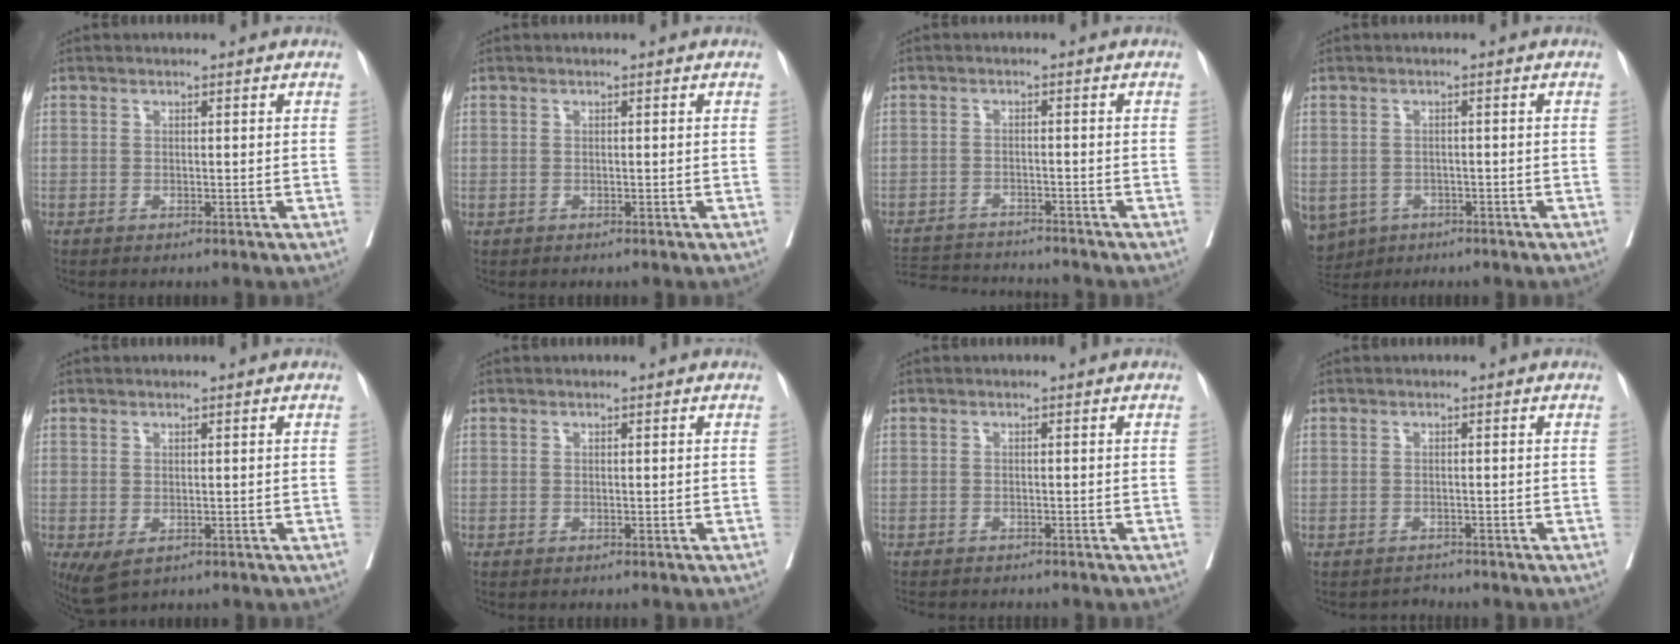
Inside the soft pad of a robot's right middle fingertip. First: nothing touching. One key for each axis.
{"total": 0.0}
{"total": 9.4, "fx": -9.2, "fy": 0.3, "fz": 1.8, "tx": -0.031, "ty": 0.003, "tz": -0.145}
{"total": 10.7, "fx": -5.5, "fy": 8.3, "fz": 3.7, "tx": -0.111, "ty": -0.006, "tz": -0.073}
{"total": 3.9, "fx": -1.7, "fy": 2.0, "fz": 2.9, "tx": -0.050, "ty": -0.014, "tz": -0.019}
{"total": 1.7, "fx": -1.5, "fy": 0.0, "fz": 0.8, "tx": -0.008, "ty": 0.003, "tz": -0.015}
{"total": 6.9, "fx": -6.2, "fy": 1.3, "fz": 2.6, "tx": -0.035, "ty": -0.005, "tz": -0.083}
{"total": 1.5, "fx": -1.2, "fy": 0.3, "fz": -0.7, "tx": 0.012, "ty": -0.005, "tz": -0.021}